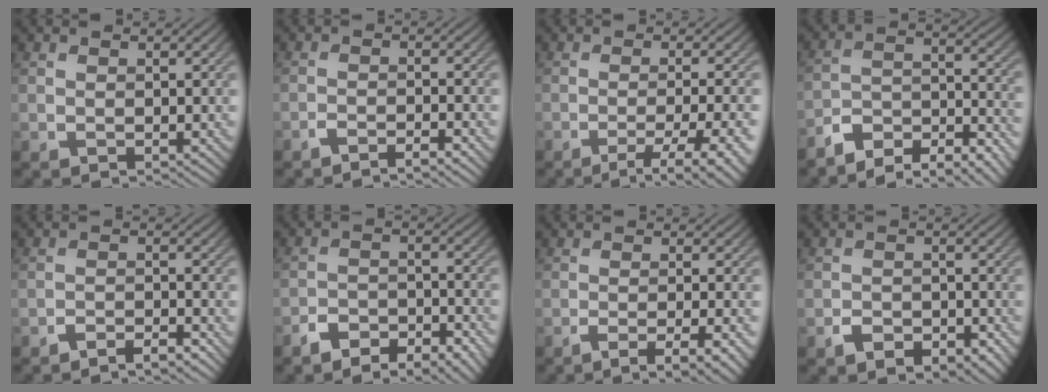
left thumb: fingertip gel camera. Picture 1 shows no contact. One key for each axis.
{"total": 2.8, "fx": -2.4, "fy": 0.3, "fz": 1.4, "tx": -0.021, "ty": 0.003, "tz": -0.051}
{"total": 7.8, "fx": -4.3, "fy": 1.5, "fz": 6.4, "tx": -0.093, "ty": 0.002, "tz": -0.054}
{"total": 9.6, "fx": -8.4, "fy": 2.4, "fz": 4.1, "tx": -0.071, "ty": 0.007, "tz": -0.153}
{"total": 2.7, "fx": -2.4, "fy": 0.4, "fz": 1.2, "tx": -0.019, "ty": 0.004, "tz": -0.047}
{"total": 7.1, "fx": -5.5, "fy": 2.7, "fz": 3.7, "tx": -0.059, "ty": -0.004, "tz": -0.099}
{"total": 5.7, "fx": -3.4, "fy": 1.1, "fz": 4.5, "tx": -0.063, "ty": 0.006, "tz": -0.059}
{"total": 4.4, "fx": -2.8, "fy": 2.5, "fz": 2.4, "tx": -0.040, "ty": -0.005, "tz": -0.049}